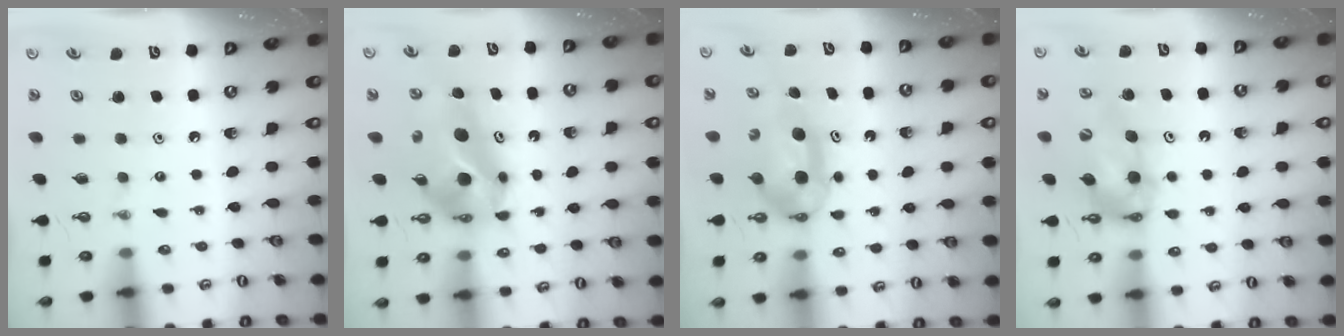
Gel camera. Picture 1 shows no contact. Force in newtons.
{"total": 8.7, "press": 8.3, "slide": 2.3}
{"total": 6.6, "press": 5.7, "slide": 3.4}
{"total": 10.9, "press": 10.8, "slide": 1.0}